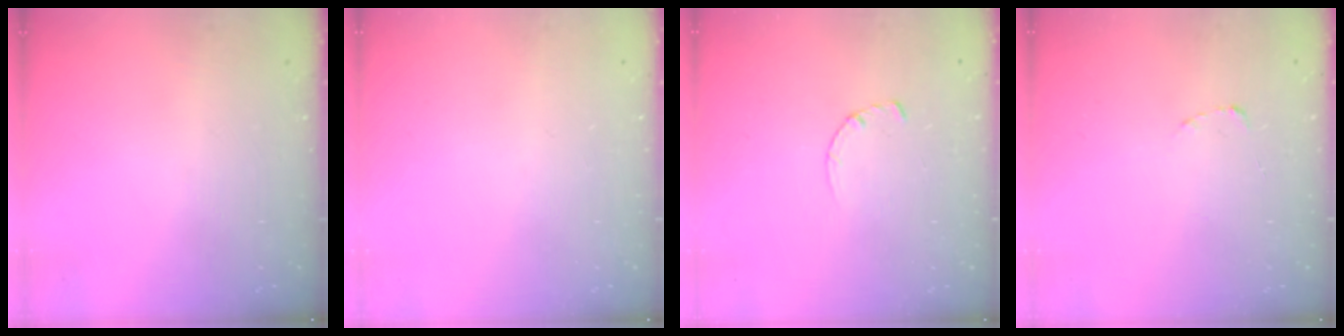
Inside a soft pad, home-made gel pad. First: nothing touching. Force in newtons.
{"total": 0.0}
{"total": 2.8, "press": 2.8, "slide": 0.4}
{"total": 1.8, "press": 1.7, "slide": 0.3}